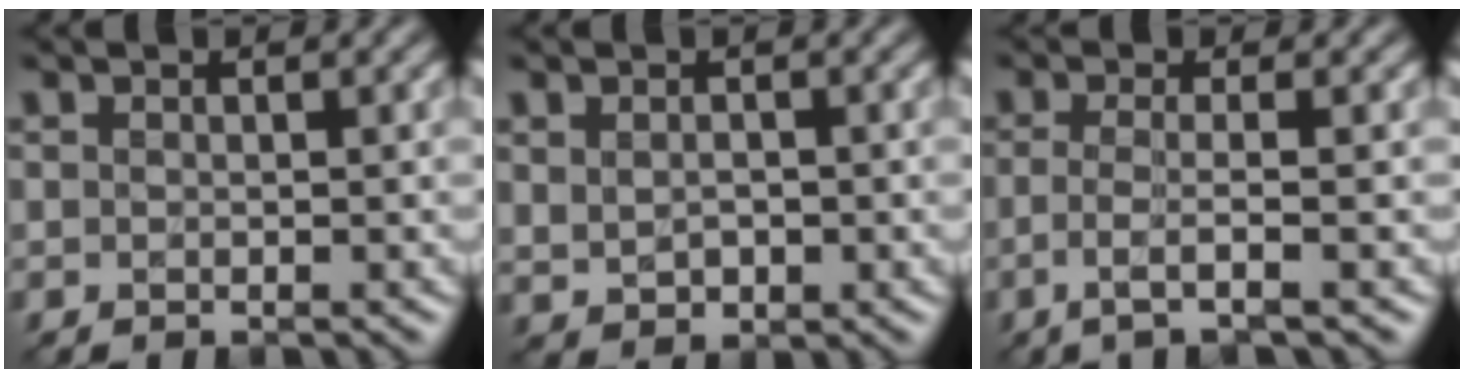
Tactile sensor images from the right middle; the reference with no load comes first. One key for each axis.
{"total": 1.8, "fx": 0.1, "fy": 1.2, "fz": 1.3, "tx": -0.026, "ty": -0.005, "tz": 0.008}
{"total": 2.8, "fx": -0.8, "fy": 0.7, "fz": 2.6, "tx": -0.048, "ty": -0.008, "tz": -0.025}